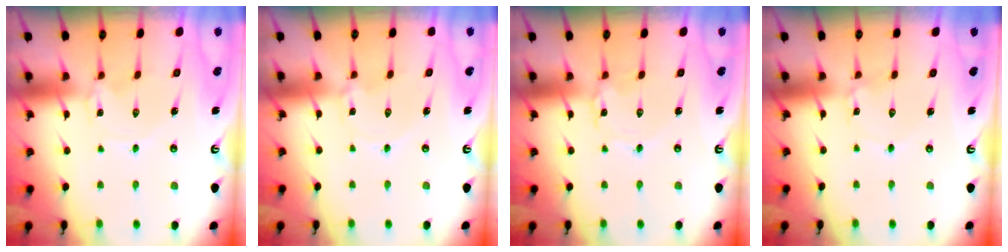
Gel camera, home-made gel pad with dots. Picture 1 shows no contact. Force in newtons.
{"total": 1.7, "press": 1.7, "slide": 0.3}
{"total": 0.9, "press": 0.9, "slide": 0.1}
{"total": 1.1, "press": 1.1, "slide": 0.1}